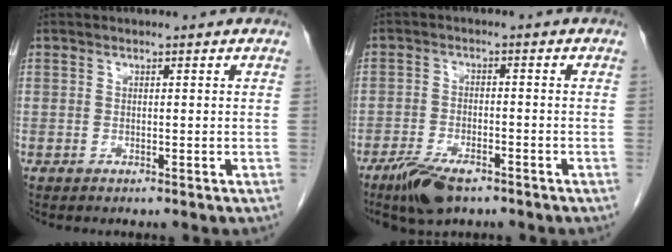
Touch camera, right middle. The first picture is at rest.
{"total": 7.0, "force": [-4.9, 2.5, 4.4], "torque": [-0.083, -0.008, -0.083]}